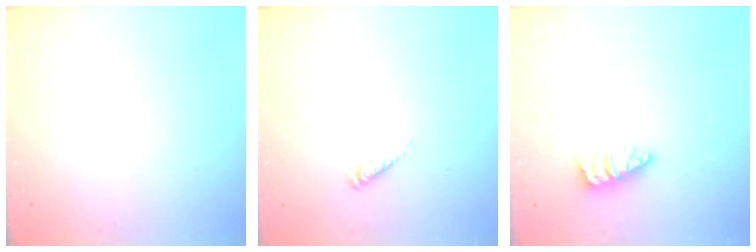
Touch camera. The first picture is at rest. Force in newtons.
{"total": 1.1, "press": 1.0, "slide": 0.3}
{"total": 2.7, "press": 2.7, "slide": 0.2}